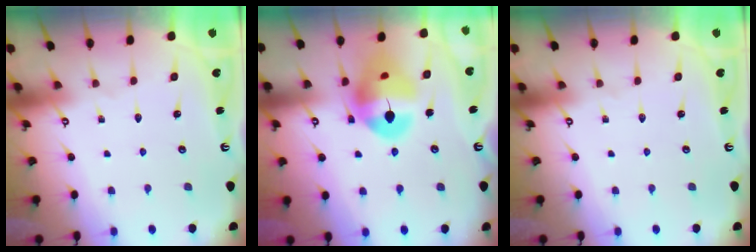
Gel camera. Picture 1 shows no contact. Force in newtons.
{"total": 15.8, "press": 15.6, "slide": 2.1}
{"total": 0.0}